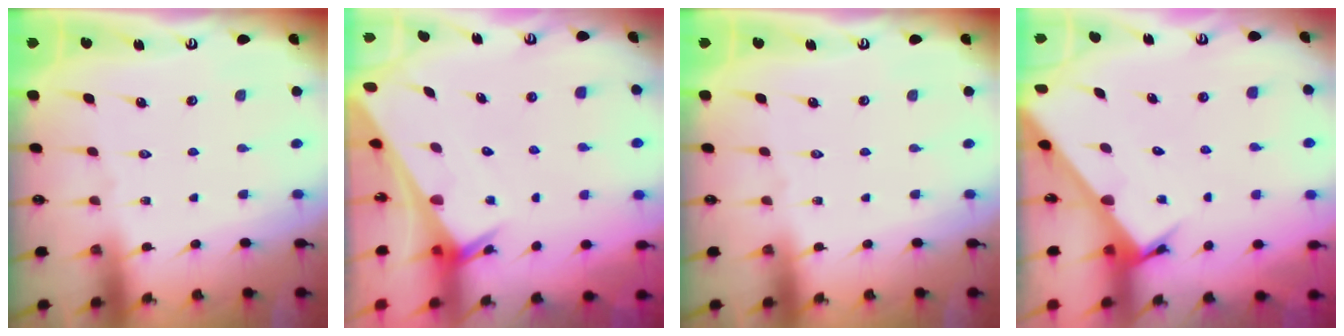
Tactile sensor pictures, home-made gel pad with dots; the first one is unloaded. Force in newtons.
{"total": 2.5, "press": 2.5, "slide": 0.1}
{"total": 0.0}
{"total": 3.6, "press": 3.6, "slide": 0.2}